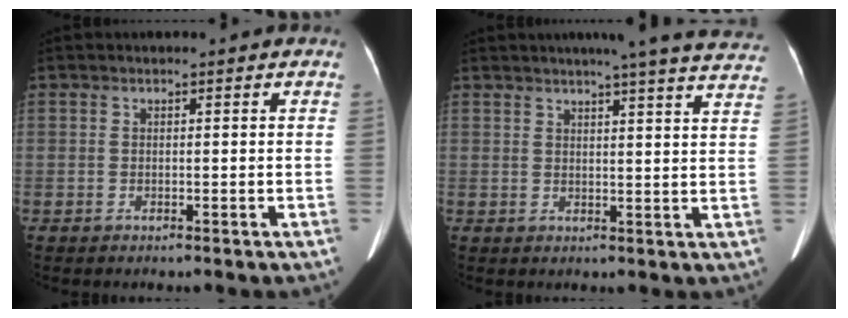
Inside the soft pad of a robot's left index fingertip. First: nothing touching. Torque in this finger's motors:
{"motor_torque": [0.16, -1.19, -0.05, 0.01]}